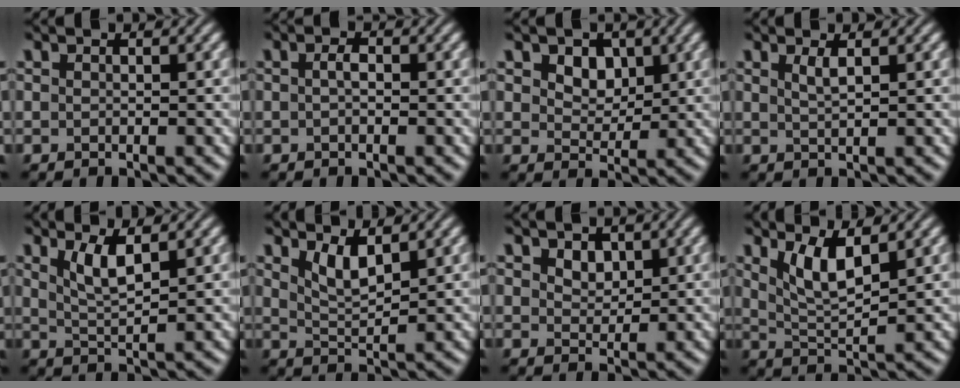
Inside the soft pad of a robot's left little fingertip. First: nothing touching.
{"total": 1.0, "force": [0.0, 0.5, 0.9], "torque": [-0.020, 0.002, -0.001]}
{"total": 3.0, "force": [1.4, 2.2, 1.6], "torque": [-0.036, -0.012, 0.022]}
{"total": 1.5, "force": [0.8, 0.4, 1.2], "torque": [-0.021, 0.001, 0.013]}
{"total": 3.1, "force": [1.6, 0.8, 2.5], "torque": [-0.052, -0.006, 0.034]}
{"total": 2.8, "force": [1.8, 0.8, 2.0], "torque": [-0.042, -0.011, 0.038]}
{"total": 1.9, "force": [1.0, 1.2, 0.9], "torque": [-0.020, -0.005, 0.018]}
{"total": 4.1, "force": [2.0, 1.2, 3.3], "torque": [-0.070, -0.009, 0.043]}